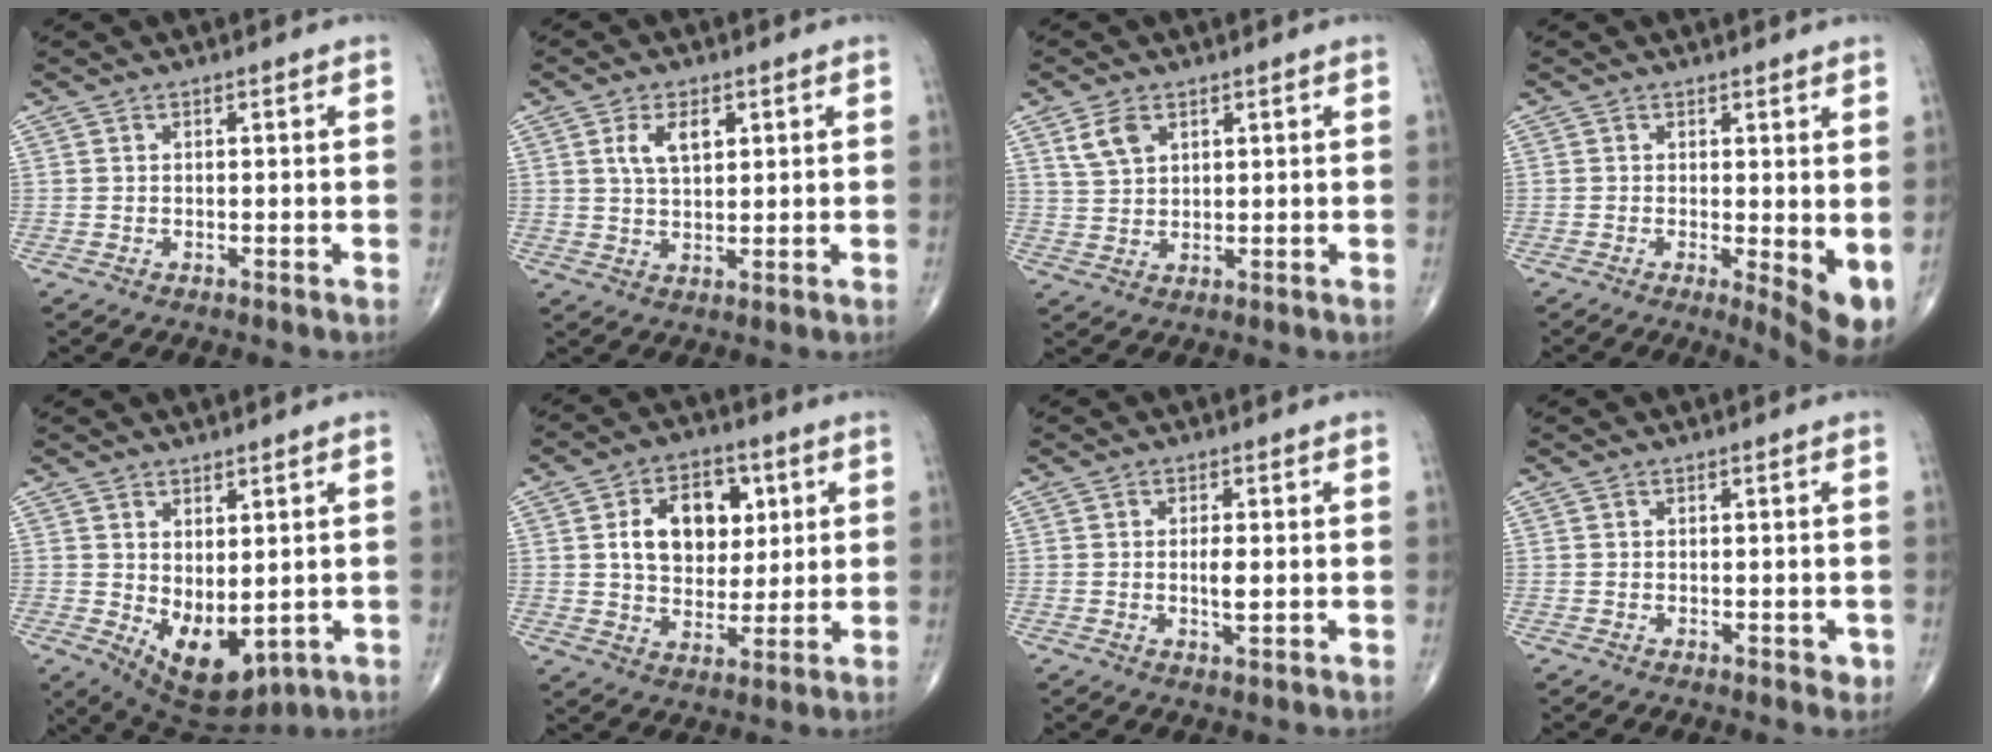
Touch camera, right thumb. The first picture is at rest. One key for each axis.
{"total": 5.5, "fx": 2.0, "fy": 3.0, "fz": 4.2, "tx": -0.069, "ty": -0.005, "tz": 0.040}
{"total": 4.7, "fx": 2.4, "fy": 2.9, "fz": 2.8, "tx": -0.049, "ty": -0.005, "tz": 0.054}
{"total": 6.6, "fx": -0.1, "fy": 2.1, "fz": 6.3, "tx": -0.083, "ty": -0.015, "tz": 0.001}
{"total": 9.9, "fx": -0.6, "fy": 5.3, "fz": 8.3, "tx": -0.116, "ty": -0.015, "tz": 0.018}
{"total": 13.5, "fx": 3.3, "fy": 9.3, "fz": 9.1, "tx": -0.102, "ty": -0.003, "tz": 0.057}
{"total": 3.0, "fx": 0.0, "fy": 0.9, "fz": 2.9, "tx": -0.054, "ty": -0.006, "tz": -0.002}
{"total": 1.3, "fx": -0.1, "fy": 0.9, "fz": 0.9, "tx": -0.004, "ty": 0.000, "tz": 0.000}